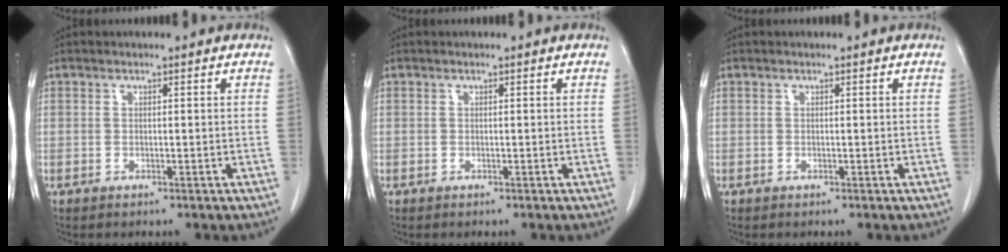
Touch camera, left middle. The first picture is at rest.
{"total": 0.0}
{"total": 0.0}